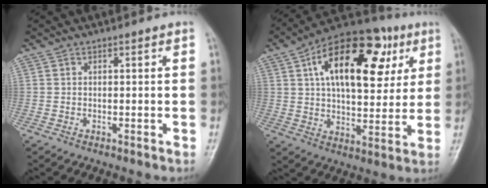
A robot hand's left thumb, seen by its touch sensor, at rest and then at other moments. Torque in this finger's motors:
{"motor_torque": [0.61, 1.00, 1.71, -1.06, 0.22]}